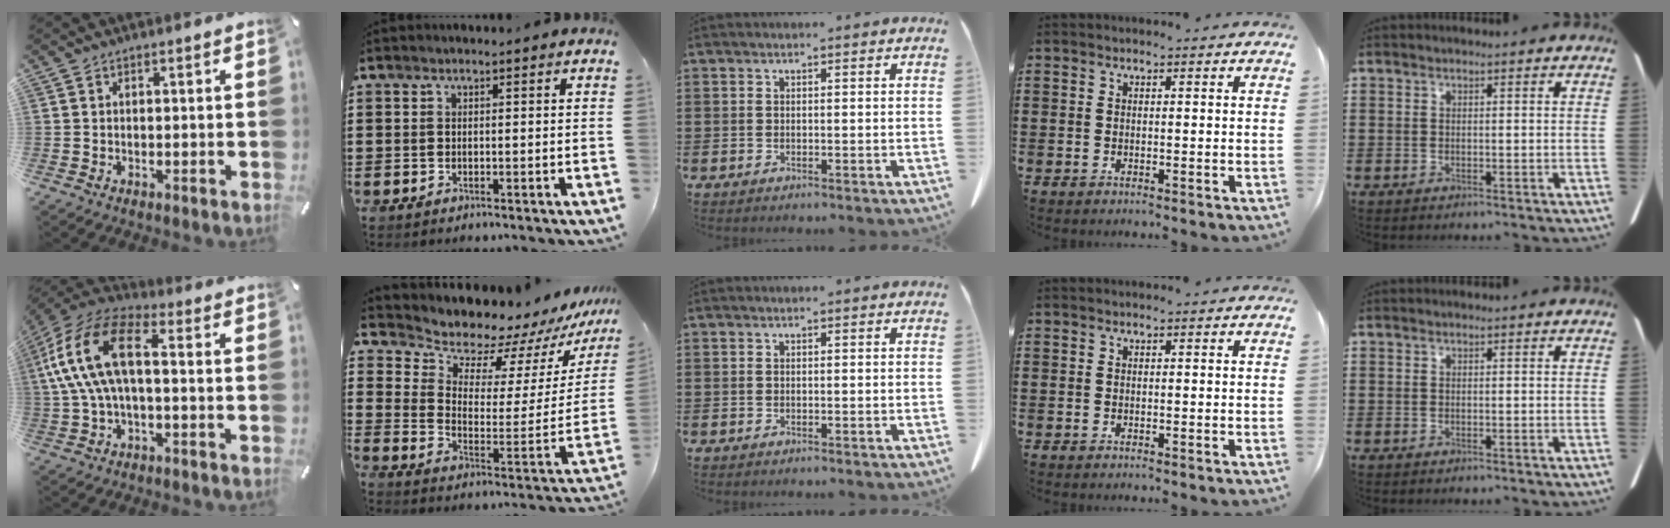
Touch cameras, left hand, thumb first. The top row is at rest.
{"thumb": {"total": 17.3, "force": [1.7, 8.9, 14.8], "torque": [-0.316, 0.006, 0.025]}, "index": {"total": 8.3, "force": [7.8, 2.6, 1.1], "torque": [-0.055, -0.069, 0.135]}}